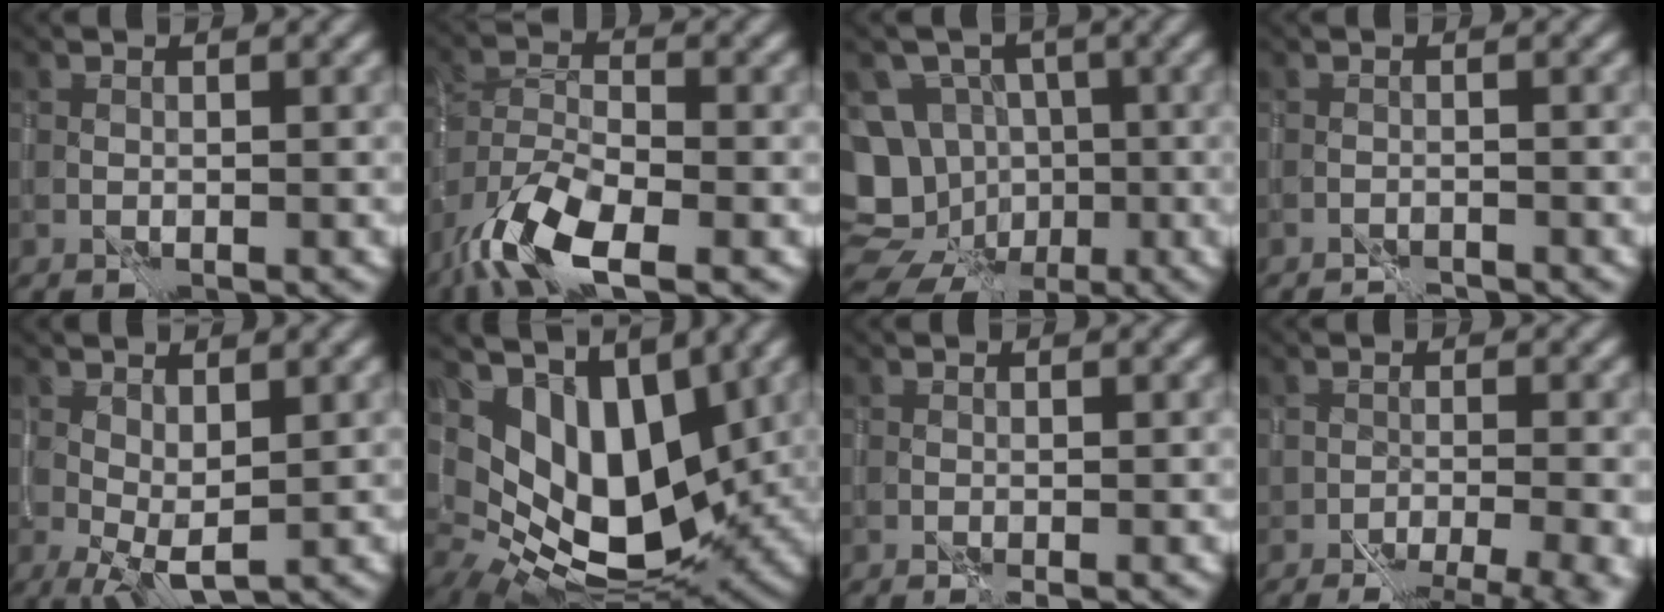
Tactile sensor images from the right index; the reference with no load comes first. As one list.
[{"total": 8.2, "force": [-5.1, 2.7, 5.8], "torque": [-0.106, -0.003, -0.102]}, {"total": 11.4, "force": [-3.3, 10.3, 3.5], "torque": [-0.079, -0.008, -0.052]}, {"total": 0.8, "force": [-0.8, -0.3, -0.2], "torque": [0.006, 0.005, -0.015]}, {"total": 2.7, "force": [0.6, 1.0, 2.4], "torque": [-0.049, -0.006, 0.017]}, {"total": 9.8, "force": [3.5, 5.8, 7.1], "torque": [-0.135, -0.023, 0.067]}, {"total": 0.0}, {"total": 9.1, "force": [-7.1, 2.5, 5.0], "torque": [-0.062, -0.013, -0.073]}]